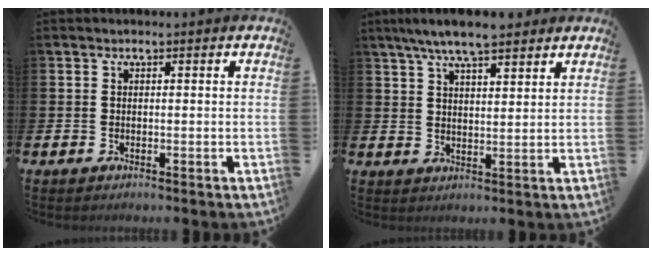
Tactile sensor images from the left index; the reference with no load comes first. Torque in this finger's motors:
{"motor_torque": [1.08, -1.06, 0.69, 0.21]}